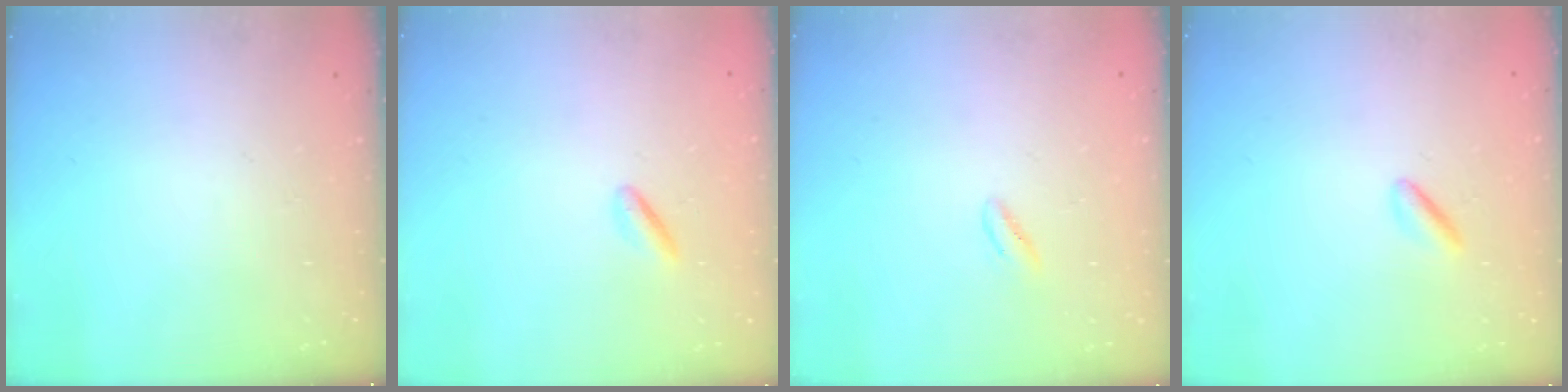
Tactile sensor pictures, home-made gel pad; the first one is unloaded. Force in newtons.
{"total": 0.8, "press": 0.7, "slide": 0.4}
{"total": 1.8, "press": 1.6, "slide": 0.9}
{"total": 1.8, "press": 1.7, "slide": 0.8}